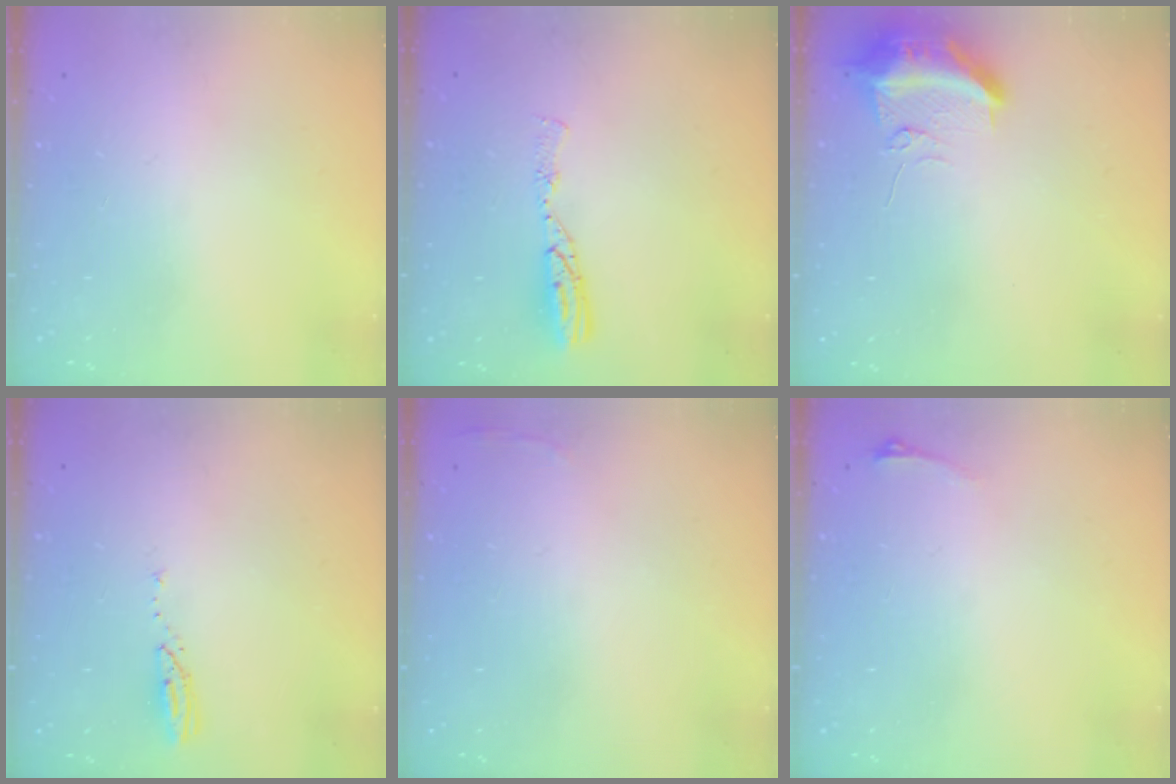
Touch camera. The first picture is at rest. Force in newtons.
{"total": 7.8, "press": 7.8, "slide": 0.8}
{"total": 12.3, "press": 10.8, "slide": 5.9}
{"total": 3.6, "press": 3.6, "slide": 0.3}
{"total": 2.8, "press": 2.6, "slide": 0.9}
{"total": 2.9, "press": 2.6, "slide": 1.5}